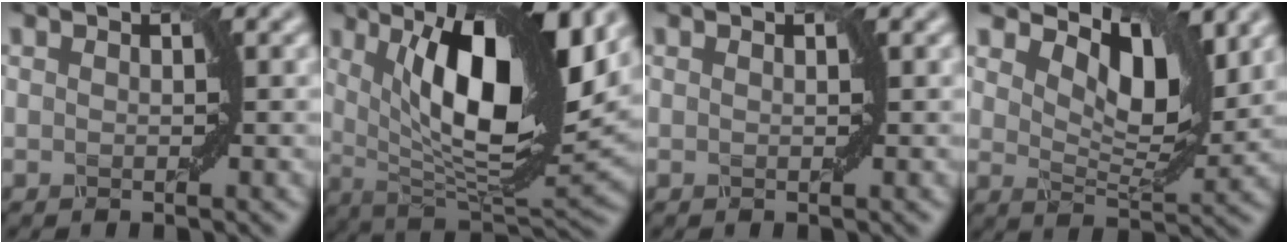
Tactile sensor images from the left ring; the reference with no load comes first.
{"total": 13.8, "force": [4.3, 4.8, 12.2], "torque": [-0.181, -0.005, 0.070]}
{"total": 0.0}
{"total": 7.2, "force": [4.1, 3.1, 5.0], "torque": [-0.082, 0.000, 0.066]}